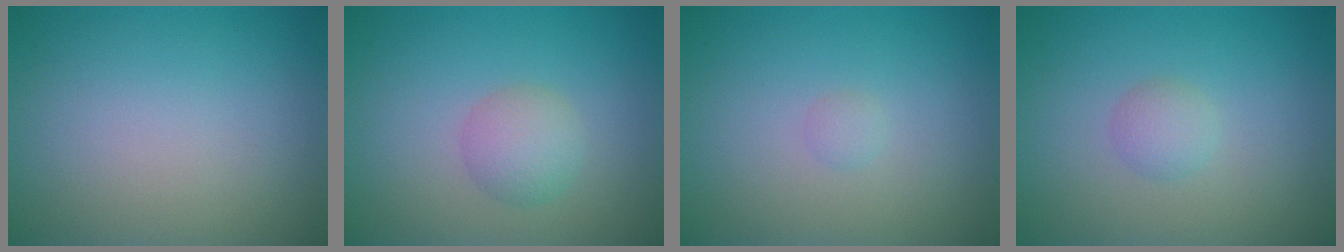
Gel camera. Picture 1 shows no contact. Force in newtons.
{"total": 2.5, "press": 2.5, "slide": 0.1}
{"total": 0.6, "press": 0.6, "slide": 0.0}
{"total": 1.4, "press": 1.4, "slide": 0.1}